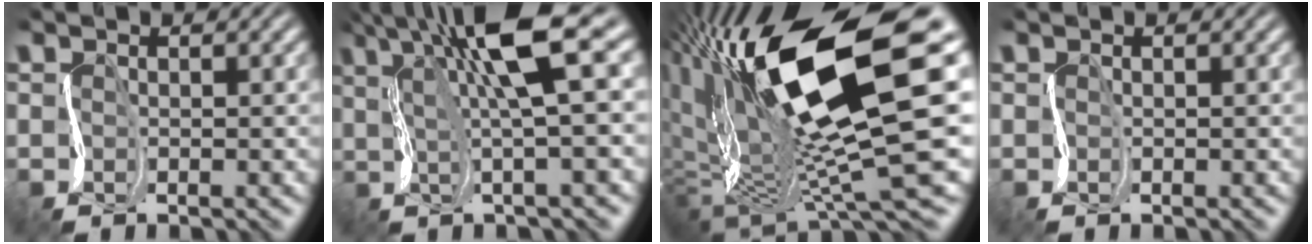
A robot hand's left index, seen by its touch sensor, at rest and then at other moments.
{"total": 9.0, "force": [4.0, 1.0, 8.1], "torque": [-0.125, 0.018, 0.068]}
{"total": 14.5, "force": [4.2, 3.9, 13.3], "torque": [-0.240, -0.005, 0.086]}
{"total": 0.0}